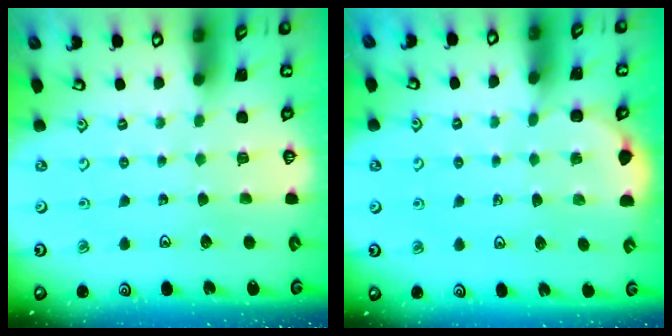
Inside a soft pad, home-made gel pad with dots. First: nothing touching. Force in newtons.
{"total": 3.0, "press": 2.9, "slide": 0.9}